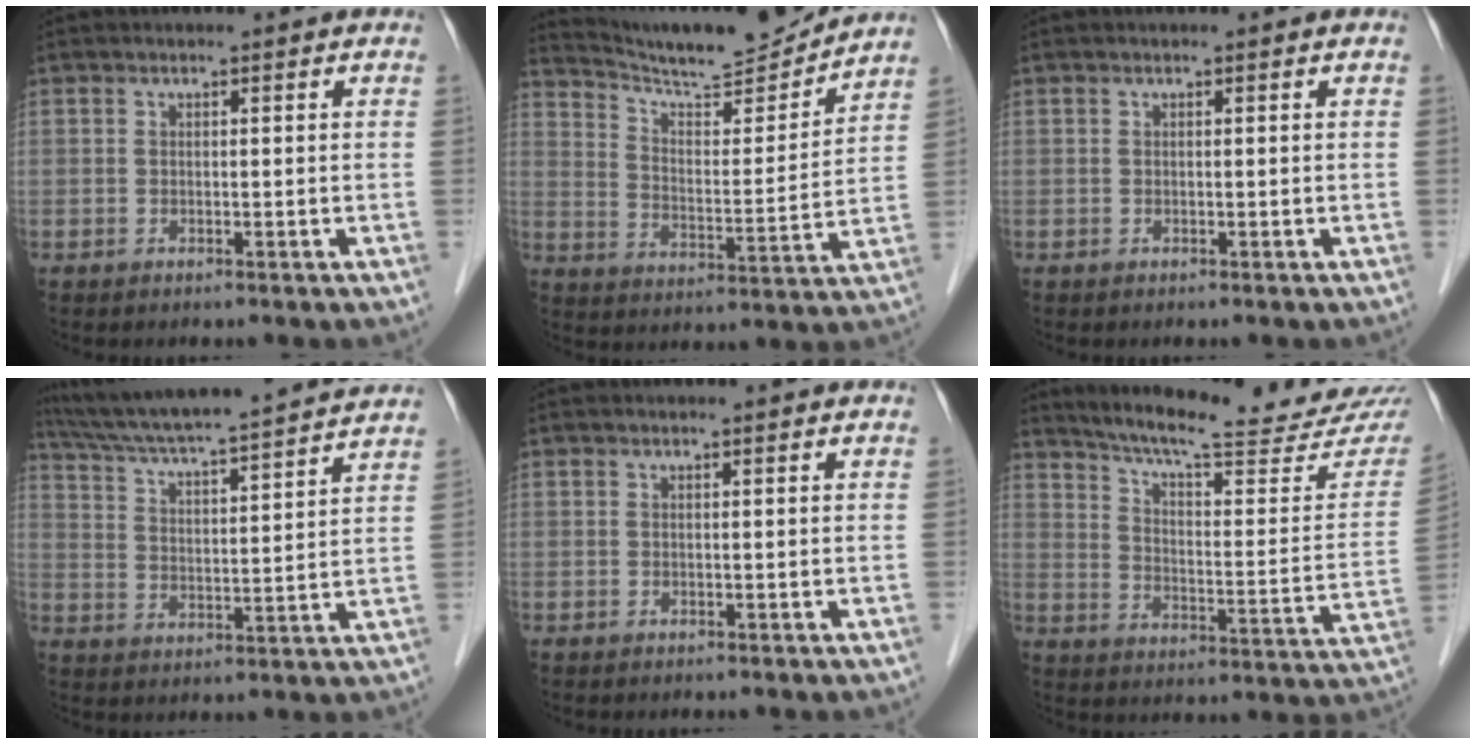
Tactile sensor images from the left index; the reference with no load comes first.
{"total": 16.3, "force": [15.5, 0.8, 5.0], "torque": [-0.091, -0.010, 0.242]}
{"total": 0.0}
{"total": 21.0, "force": [19.0, 0.0, 8.7], "torque": [-0.156, 0.009, 0.280]}
{"total": 0.9, "force": [0.9, 0.0, 0.3], "torque": [-0.009, 0.008, 0.013]}
{"total": 22.7, "force": [20.8, 1.0, 9.0], "torque": [-0.133, -0.066, 0.274]}